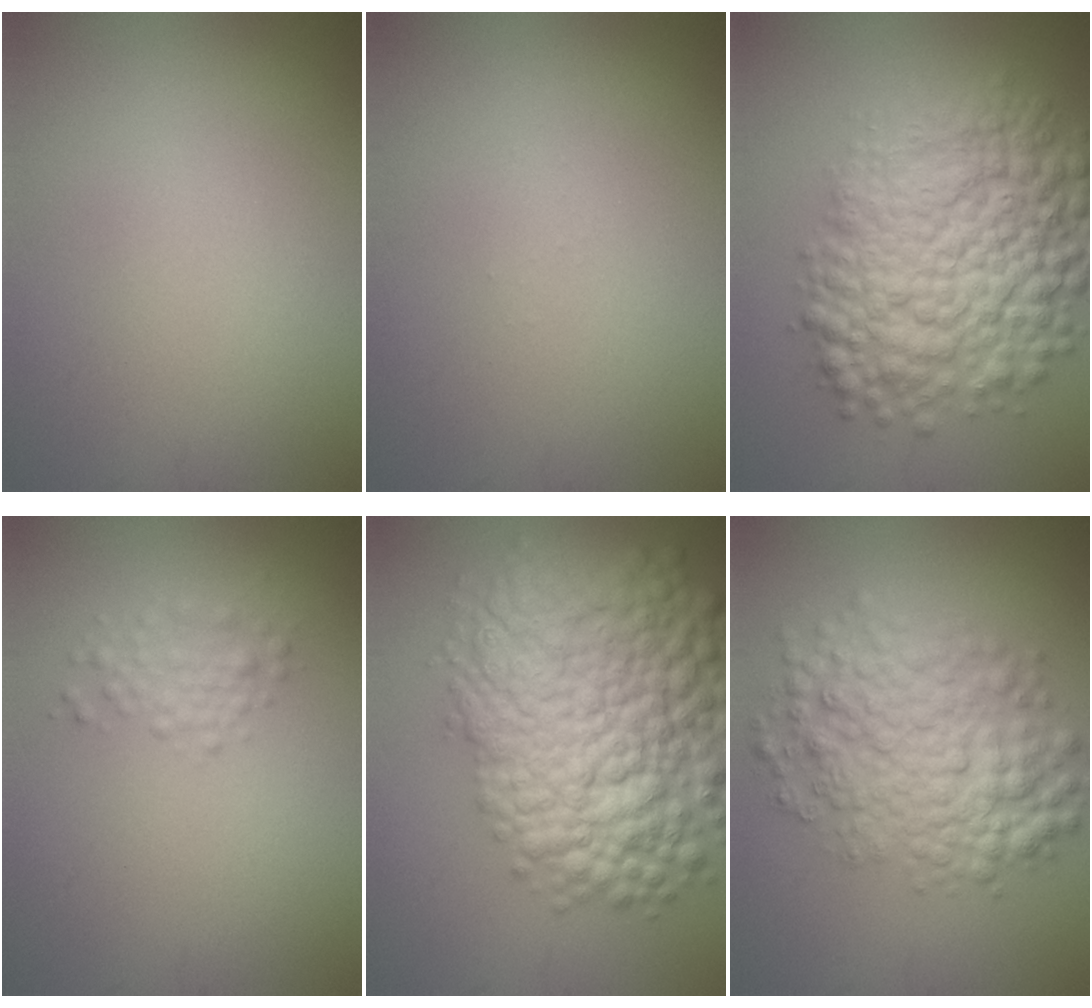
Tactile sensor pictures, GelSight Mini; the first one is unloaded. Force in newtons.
{"total": 0.0}
{"total": 11.2, "press": 11.2, "slide": 0.3}
{"total": 1.9, "press": 1.9, "slide": 0.0}
{"total": 12.8, "press": 12.8, "slide": 0.5}
{"total": 7.0, "press": 7.0, "slide": 0.2}